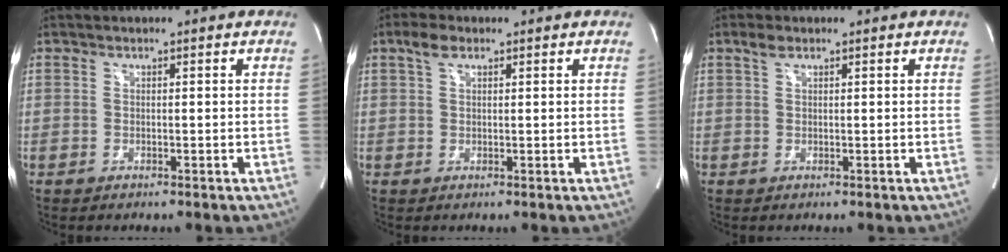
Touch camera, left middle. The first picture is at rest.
{"total": 2.6, "force": [1.5, 1.2, 1.7], "torque": [-0.040, 0.015, 0.033]}
{"total": 1.3, "force": [0.8, 0.5, 0.8], "torque": [-0.019, 0.012, 0.017]}